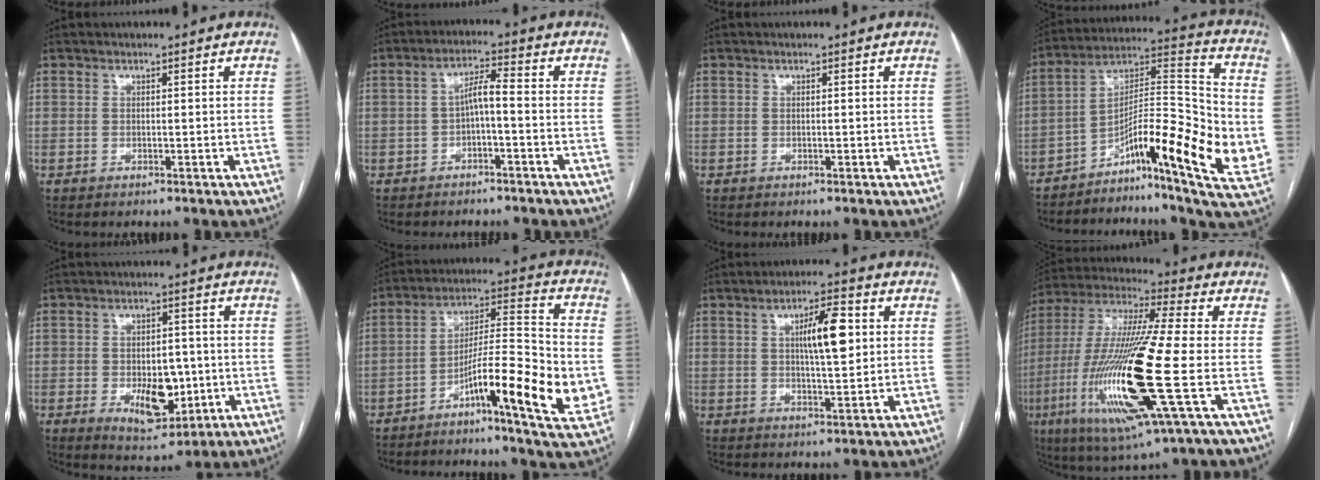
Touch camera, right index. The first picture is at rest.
{"total": 3.4, "force": [-0.8, 0.8, 3.2], "torque": [-0.056, 0.013, -0.013]}
{"total": 0.0}
{"total": 20.2, "force": [-5.4, 3.2, 19.2], "torque": [-0.284, 0.017, -0.085]}
{"total": 9.0, "force": [-2.1, 4.7, 7.4], "torque": [-0.113, 0.001, -0.019]}
{"total": 16.3, "force": [-5.2, 1.7, 15.3], "torque": [-0.241, 0.006, -0.085]}
{"total": 7.8, "force": [1.8, 1.7, 7.4], "torque": [-0.122, 0.010, 0.031]}
{"total": 23.1, "force": [-5.4, 1.7, 22.4], "torque": [-0.493, -0.031, -0.102]}